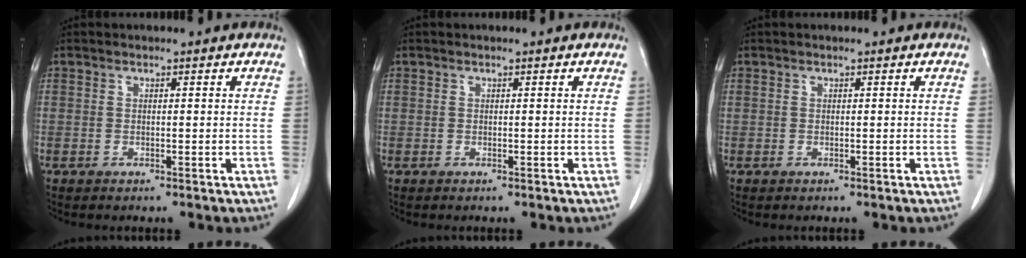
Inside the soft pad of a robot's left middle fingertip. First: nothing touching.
{"total": 0.0}
{"total": 0.0}